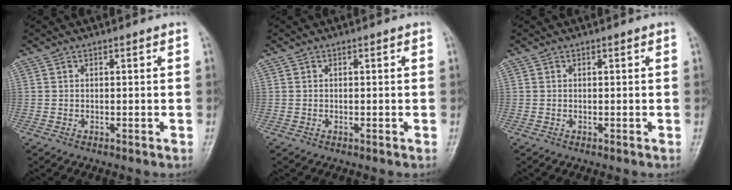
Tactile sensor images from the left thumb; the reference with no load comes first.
{"total": 0.0}
{"total": 0.0}